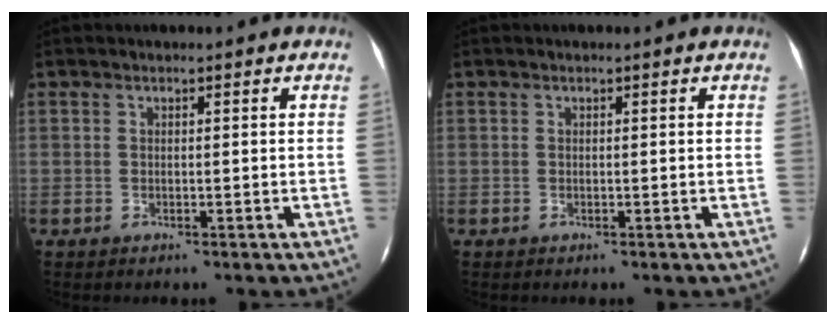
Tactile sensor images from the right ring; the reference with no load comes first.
{"total": 0.0}